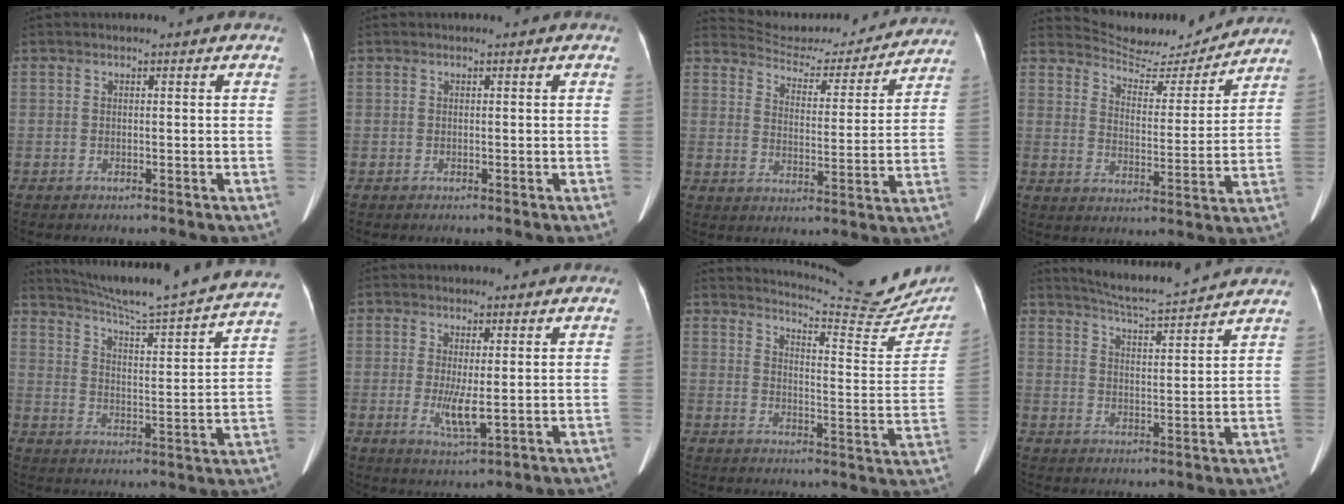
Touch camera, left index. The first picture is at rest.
{"total": 0.0}
{"total": 16.7, "force": [16.1, 3.3, 3.1], "torque": [-0.036, -0.018, 0.208]}
{"total": 12.6, "force": [12.4, 2.0, 1.6], "torque": [-0.031, -0.015, 0.176]}
{"total": 25.4, "force": [22.7, 0.3, 11.4], "torque": [-0.182, -0.051, 0.299]}
{"total": 4.6, "force": [-0.1, 0.7, 4.6], "torque": [-0.087, -0.013, 0.006]}
{"total": 18.5, "force": [17.5, 0.9, 6.2], "torque": [-0.097, -0.091, 0.208]}
{"total": 11.8, "force": [11.1, -0.1, 4.0], "torque": [-0.077, 0.011, 0.160]}